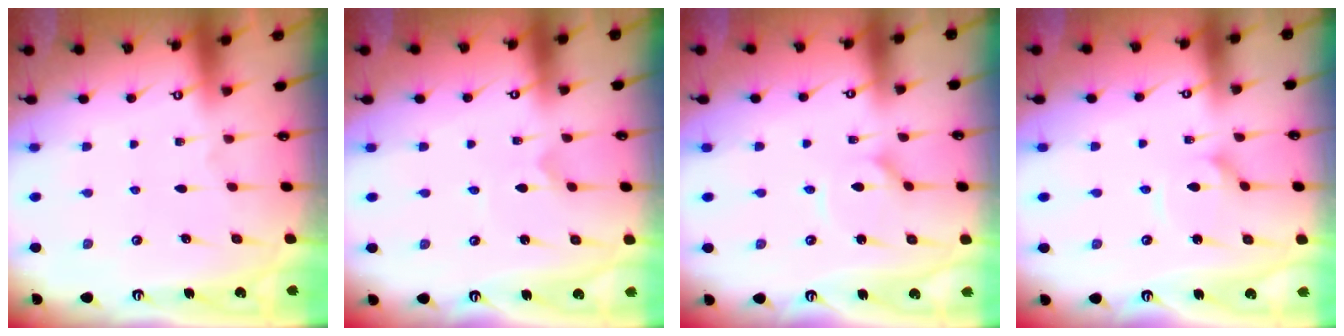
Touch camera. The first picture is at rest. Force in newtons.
{"total": 1.0, "press": 1.0, "slide": 0.0}
{"total": 2.1, "press": 2.1, "slide": 0.3}
{"total": 2.6, "press": 2.5, "slide": 0.3}